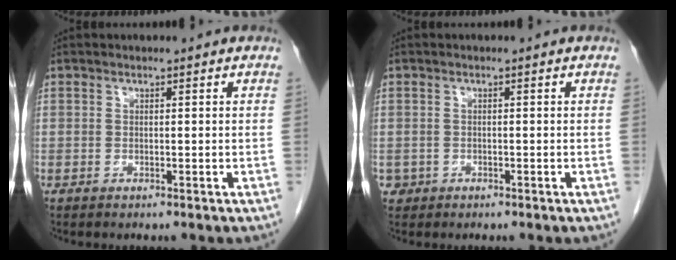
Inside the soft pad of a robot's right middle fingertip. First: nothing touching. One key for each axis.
{"total": 1.0, "fx": -0.4, "fy": 0.9, "fz": 0.0, "tx": 0.001, "ty": 0.006, "tz": -0.002}